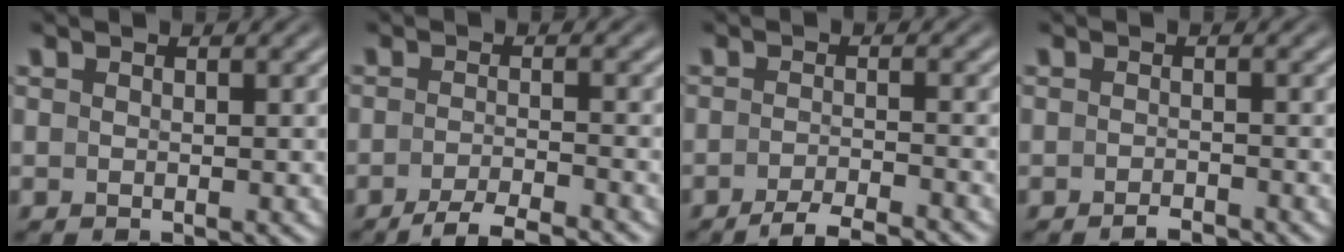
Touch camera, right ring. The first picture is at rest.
{"total": 3.9, "force": [-3.5, 0.3, 1.6], "torque": [-0.028, -0.005, -0.057]}
{"total": 3.6, "force": [-3.4, 0.2, 1.4], "torque": [-0.023, -0.003, -0.056]}
{"total": 1.5, "force": [-1.5, -0.3, 0.2], "torque": [-0.004, -0.001, -0.026]}